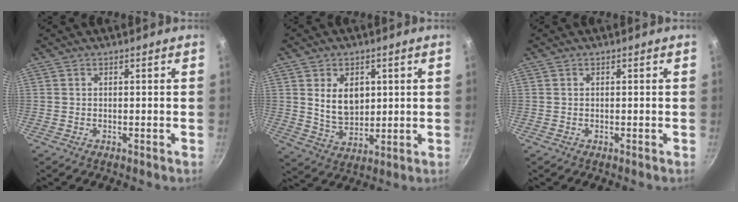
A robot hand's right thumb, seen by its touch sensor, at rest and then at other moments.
{"total": 8.8, "force": [2.2, 6.1, 5.9], "torque": [-0.078, -0.021, 0.049]}
{"total": 0.0}